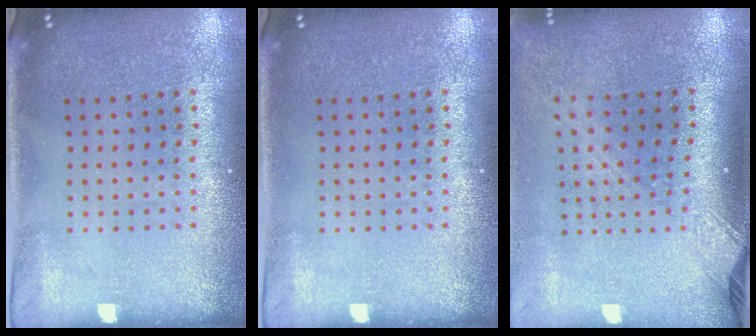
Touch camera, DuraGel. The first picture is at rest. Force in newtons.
{"total": 0.0}
{"total": 2.2, "press": 1.7, "slide": 1.4}